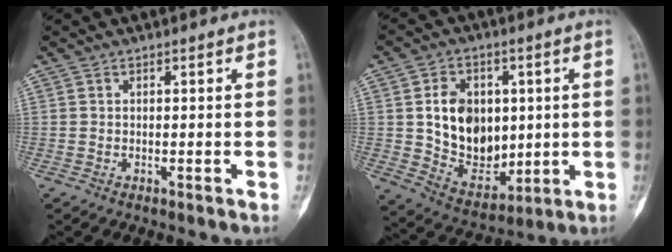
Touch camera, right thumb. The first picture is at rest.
{"total": 14.7, "force": [1.7, 11.0, 9.6], "torque": [-0.105, -0.017, 0.047]}